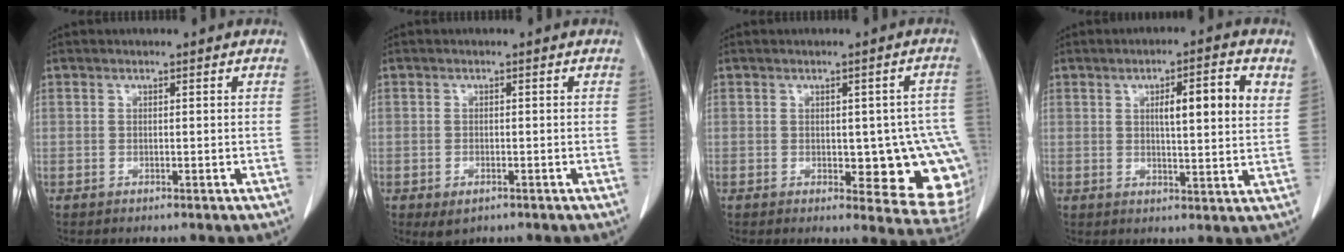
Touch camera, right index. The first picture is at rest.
{"total": 2.4, "force": [-1.2, 1.3, 1.6], "torque": [-0.028, -0.003, -0.009]}
{"total": 12.7, "force": [-1.6, 4.7, 11.7], "torque": [-0.101, 0.010, -0.004]}
{"total": 8.3, "force": [2.9, 1.1, 7.7], "torque": [-0.117, 0.009, 0.039]}